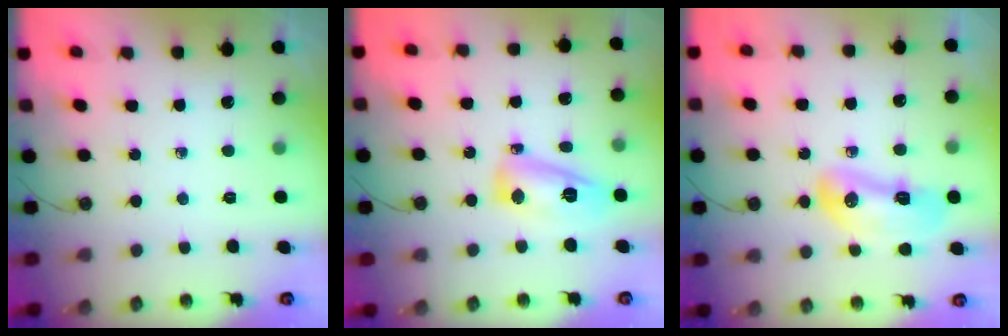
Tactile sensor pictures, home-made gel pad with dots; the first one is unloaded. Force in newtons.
{"total": 12.0, "press": 12.0, "slide": 1.0}
{"total": 20.1, "press": 14.2, "slide": 14.3}